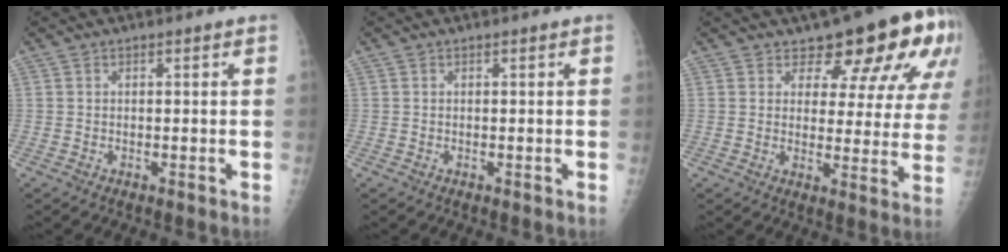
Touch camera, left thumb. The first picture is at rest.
{"total": 0.0}
{"total": 13.7, "force": [9.2, 6.2, 7.9], "torque": [-0.049, -0.057, 0.101]}